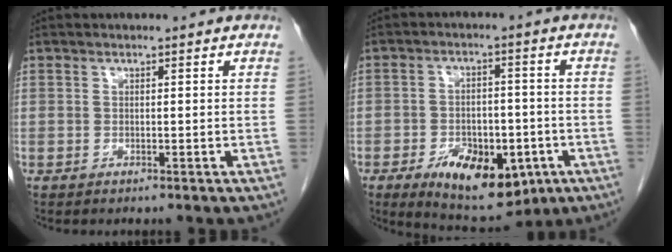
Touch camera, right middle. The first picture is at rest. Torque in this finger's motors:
{"motor_torque": [1.04, -0.95, 0.21, 0.09]}